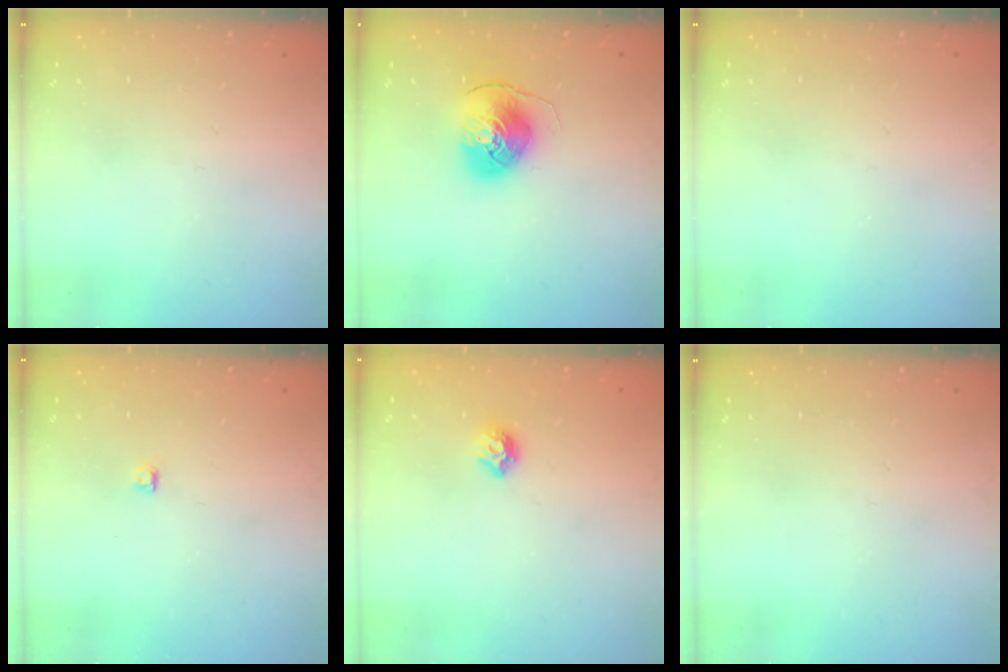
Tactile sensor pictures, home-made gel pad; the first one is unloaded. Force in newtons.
{"total": 9.2, "press": 9.1, "slide": 1.0}
{"total": 0.0}
{"total": 2.8, "press": 2.7, "slide": 0.3}
{"total": 6.1, "press": 6.0, "slide": 0.9}
{"total": 0.0}